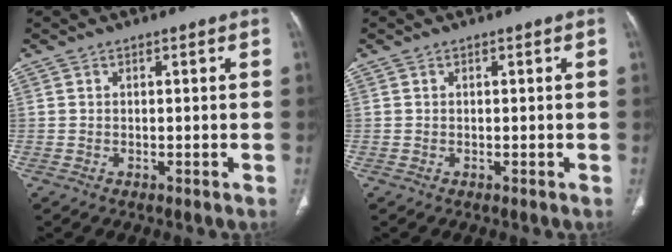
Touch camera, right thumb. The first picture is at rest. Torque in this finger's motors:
{"motor_torque": [-0.05, 0.05, -0.09, 0.09, 0.00]}